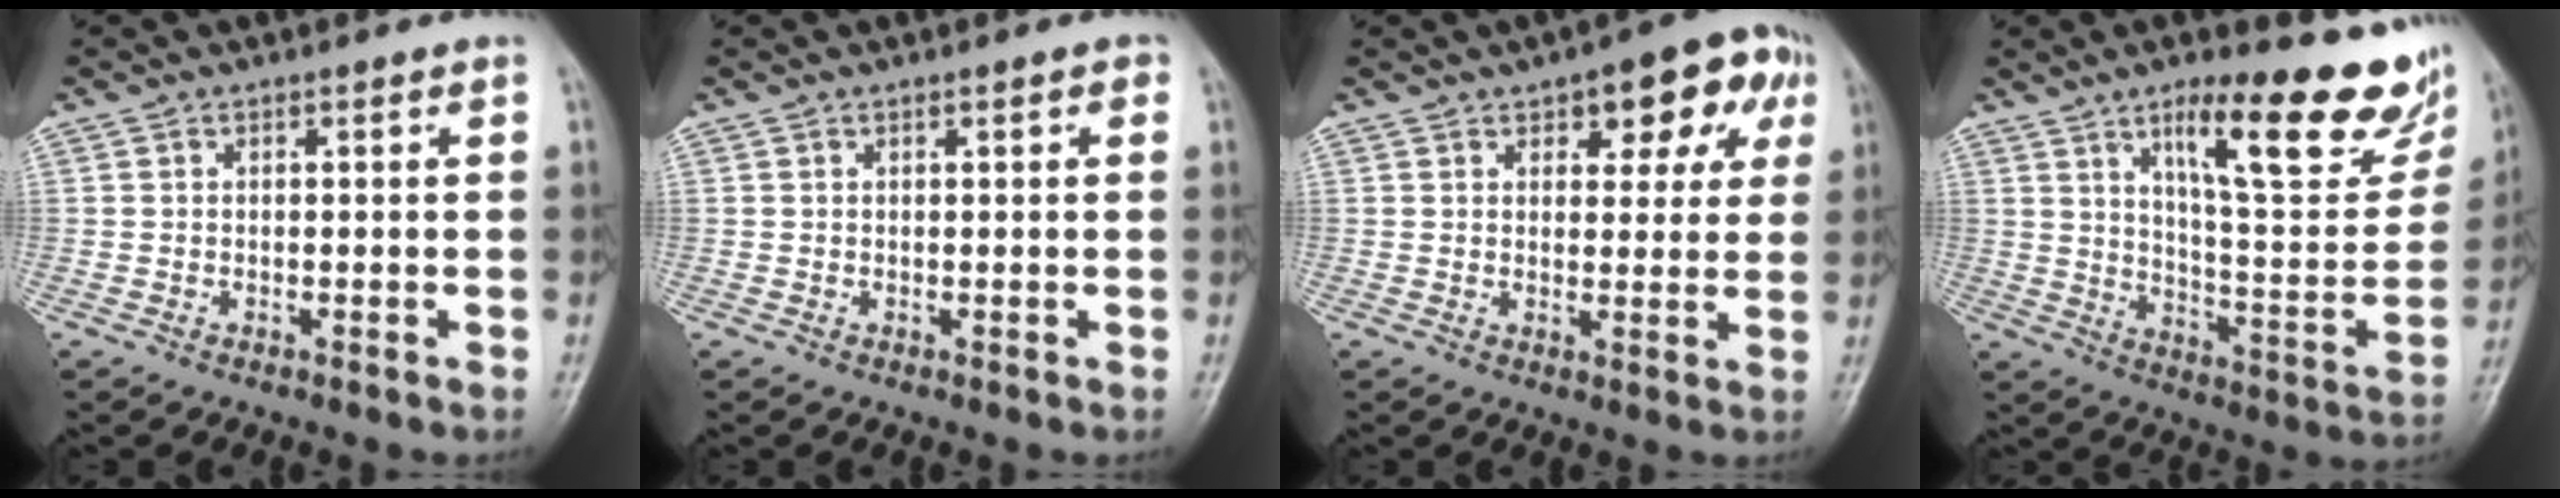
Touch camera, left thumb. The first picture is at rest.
{"total": 1.1, "force": [0.5, 0.3, 0.9], "torque": [-0.012, 0.002, 0.005]}
{"total": 11.2, "force": [5.1, 5.4, 8.3], "torque": [-0.058, 0.001, 0.058]}
{"total": 23.9, "force": [14.3, 6.2, 18.1], "torque": [-0.211, -0.066, 0.218]}